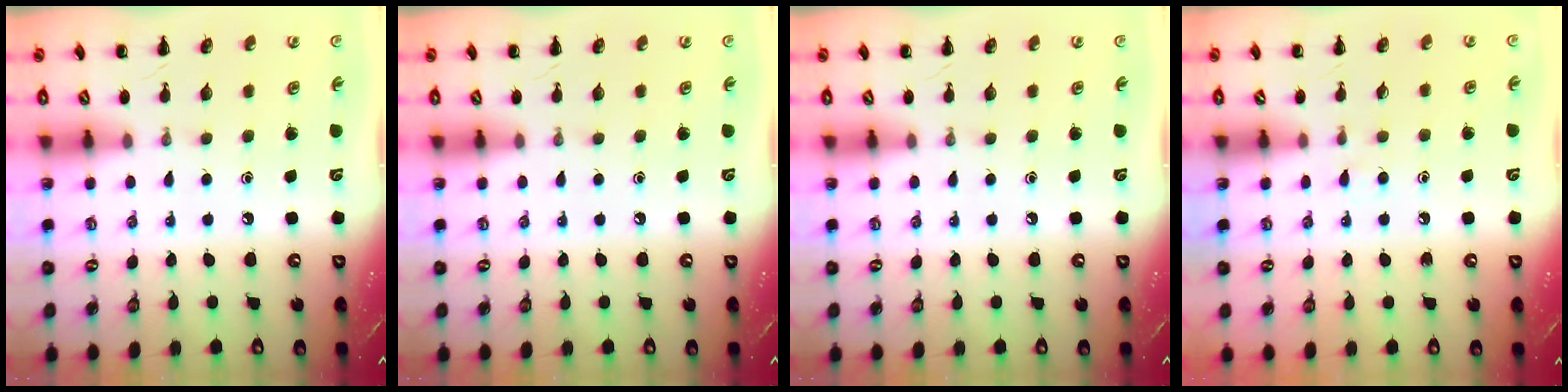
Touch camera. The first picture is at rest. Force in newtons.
{"total": 0.0}
{"total": 0.0}
{"total": 3.3, "press": 3.1, "slide": 1.3}